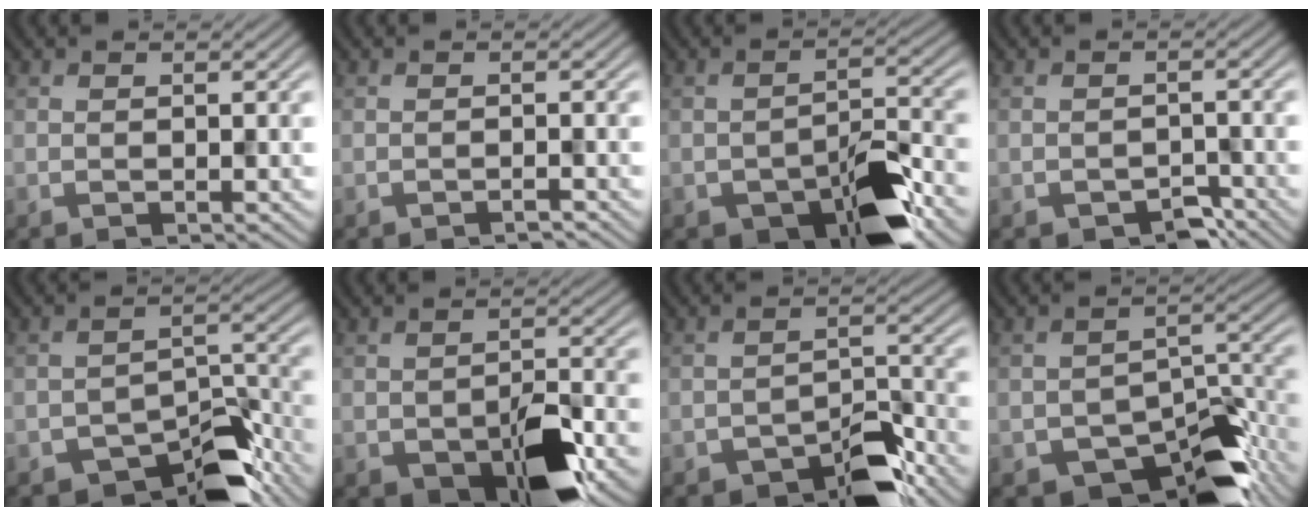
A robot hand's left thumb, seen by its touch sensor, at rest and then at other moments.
{"total": 0.8, "force": [-0.7, 0.0, 0.4], "torque": [-0.003, 0.002, -0.014]}
{"total": 9.4, "force": [-4.7, 4.2, 6.9], "torque": [-0.104, -0.001, -0.075]}
{"total": 3.0, "force": [-2.1, 1.6, 1.4], "torque": [-0.022, -0.004, -0.032]}
{"total": 9.7, "force": [-7.1, 4.3, 5.0], "torque": [-0.056, -0.010, -0.121]}
{"total": 8.9, "force": [-3.9, 4.2, 6.8], "torque": [-0.114, -0.009, -0.053]}
{"total": 7.2, "force": [-5.0, 3.1, 4.2], "torque": [-0.056, 0.004, -0.088]}
{"total": 12.1, "force": [-8.0, 5.7, 7.1], "torque": [-0.096, -0.019, -0.130]}